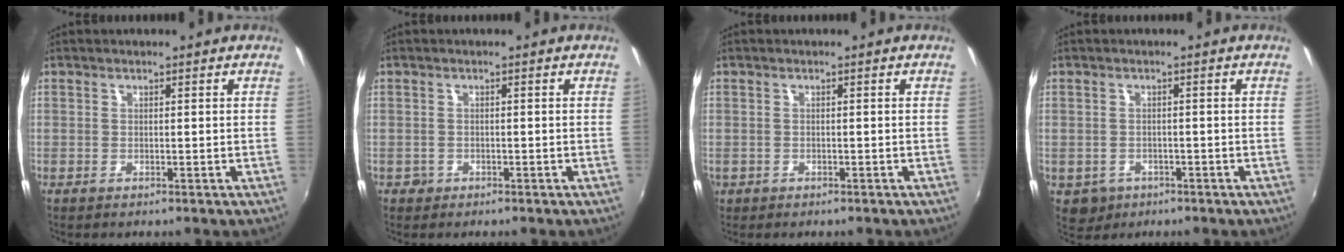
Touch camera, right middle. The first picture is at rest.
{"total": 1.4, "force": [-0.7, 1.1, 0.2], "torque": [-0.007, -0.003, -0.010]}
{"total": 1.3, "force": [-0.7, 1.1, 0.3], "torque": [-0.010, -0.004, -0.008]}
{"total": 3.9, "force": [-1.5, 3.4, 1.2], "torque": [-0.031, -0.005, -0.016]}